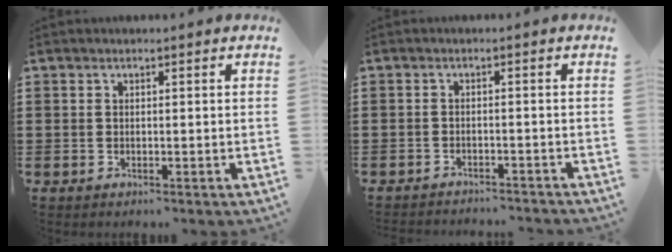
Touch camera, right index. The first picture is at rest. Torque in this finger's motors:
{"motor_torque": [-1.53, -0.31, 0.02, 0.08]}